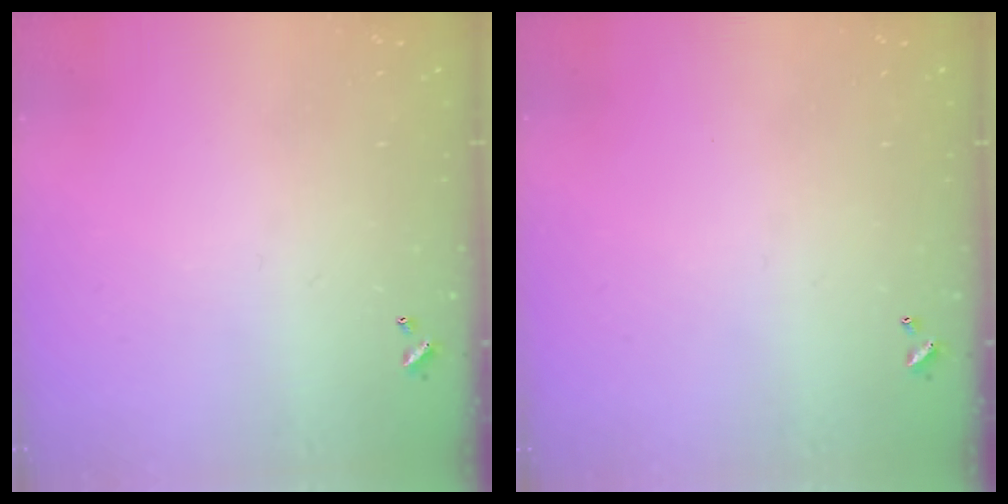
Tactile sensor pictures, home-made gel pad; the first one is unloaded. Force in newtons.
{"total": 0.0}